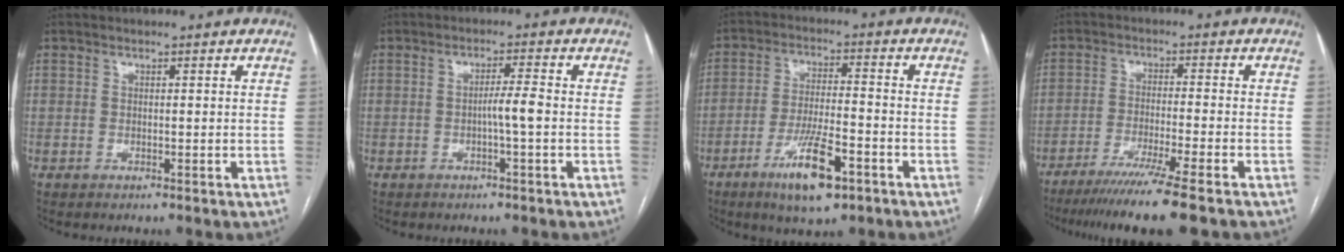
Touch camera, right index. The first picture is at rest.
{"total": 3.1, "force": [-0.6, -0.2, 3.0], "torque": [-0.049, 0.001, -0.012]}
{"total": 10.0, "force": [-5.4, 2.1, 8.2], "torque": [-0.156, -0.013, -0.089]}
{"total": 11.7, "force": [-8.9, -1.6, 7.4], "torque": [-0.103, -0.036, -0.139]}